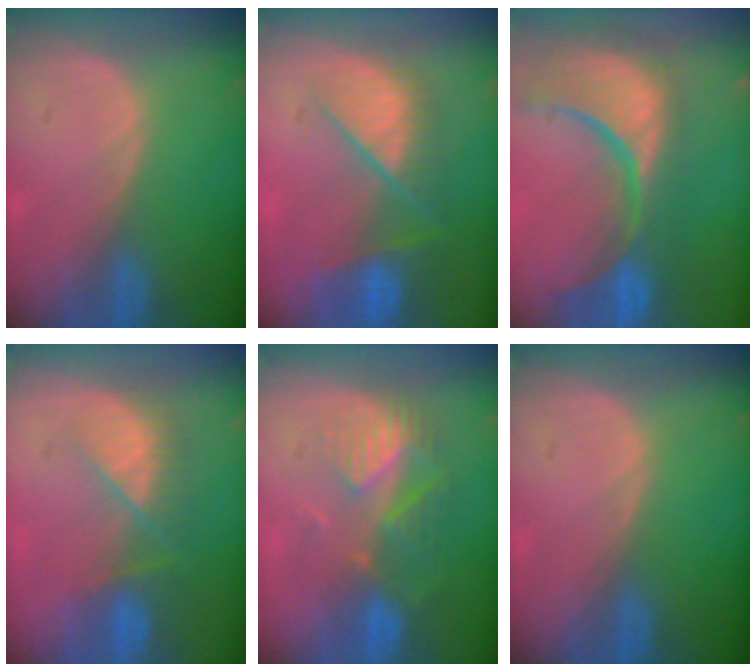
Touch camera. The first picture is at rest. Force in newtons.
{"total": 9.7, "press": 8.3, "slide": 5.0}
{"total": 15.4, "press": 12.1, "slide": 9.6}
{"total": 7.5, "press": 6.7, "slide": 3.3}
{"total": 8.9, "press": 7.7, "slide": 4.5}
{"total": 0.0}